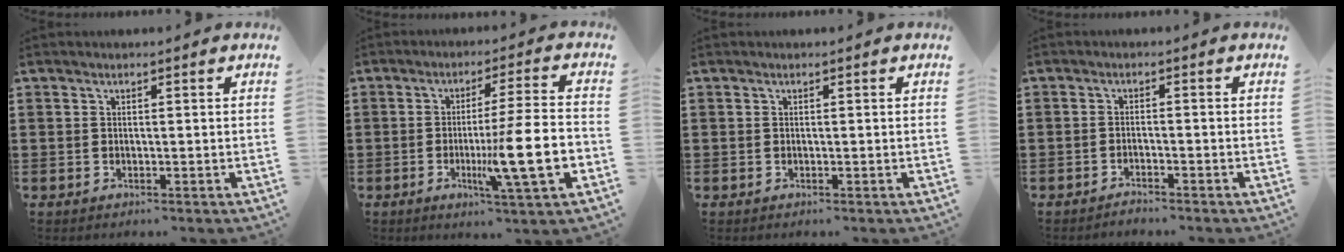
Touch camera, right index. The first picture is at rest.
{"total": 12.8, "force": [-3.1, 1.1, 12.3], "torque": [-0.201, -0.015, -0.058]}
{"total": 0.0}
{"total": 1.5, "force": [-1.4, 0.0, 0.2], "torque": [-0.006, 0.002, -0.029]}